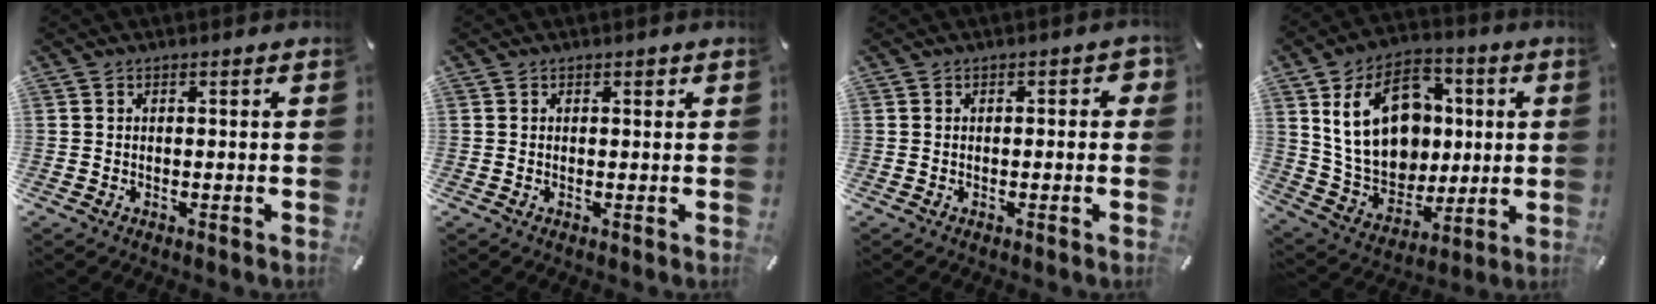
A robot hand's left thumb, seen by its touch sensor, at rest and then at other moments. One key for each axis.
{"total": 0.7, "fx": 0.3, "fy": 0.4, "fz": 0.4, "tx": -0.008, "ty": 0.002, "tz": 0.005}
{"total": 1.9, "fx": -0.3, "fy": 1.1, "fz": 1.6, "tx": -0.019, "ty": 0.004, "tz": -0.008}
{"total": 20.5, "fx": 3.7, "fy": 16.0, "fz": 12.3, "tx": -0.216, "ty": 0.000, "tz": 0.075}